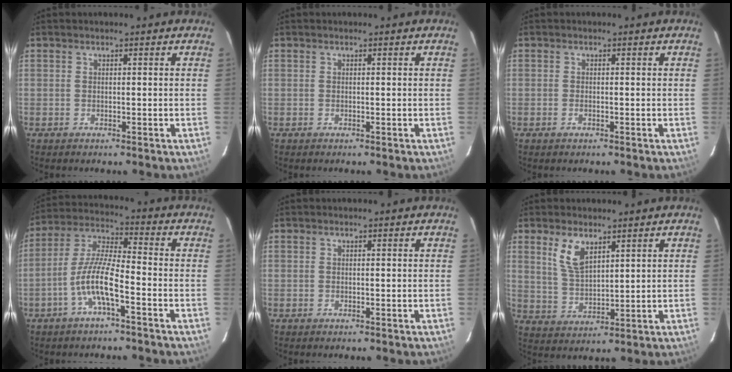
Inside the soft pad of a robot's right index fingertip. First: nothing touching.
{"total": 0.0}
{"total": 0.9, "force": [-0.5, 0.4, 0.6], "torque": [-0.011, 0.001, -0.008]}
{"total": 9.1, "force": [-4.2, 1.3, 8.0], "torque": [-0.177, 0.008, -0.083]}
{"total": 0.0}
{"total": 6.8, "force": [3.9, 3.1, 4.7], "torque": [-0.090, -0.001, 0.083]}